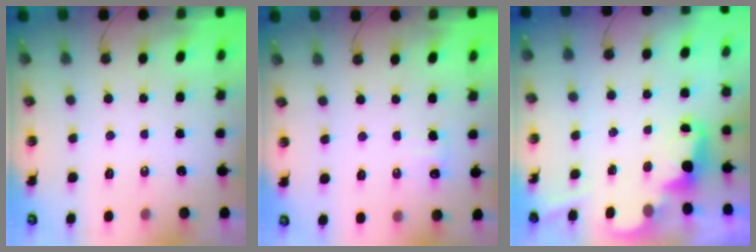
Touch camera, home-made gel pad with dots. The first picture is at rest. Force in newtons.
{"total": 6.7, "press": 6.6, "slide": 1.2}
{"total": 2.4, "press": 2.3, "slide": 0.5}